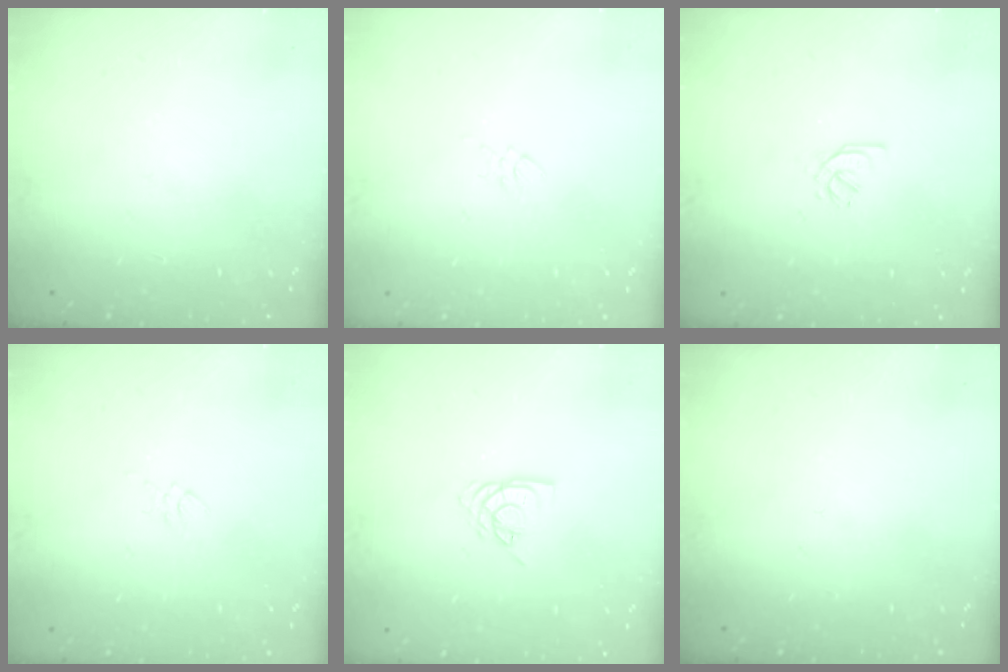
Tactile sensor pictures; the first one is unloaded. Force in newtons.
{"total": 2.7, "press": 2.7, "slide": 0.5}
{"total": 2.6, "press": 2.5, "slide": 0.7}
{"total": 2.7, "press": 2.7, "slide": 0.5}
{"total": 7.9, "press": 7.8, "slide": 0.9}
{"total": 0.0}